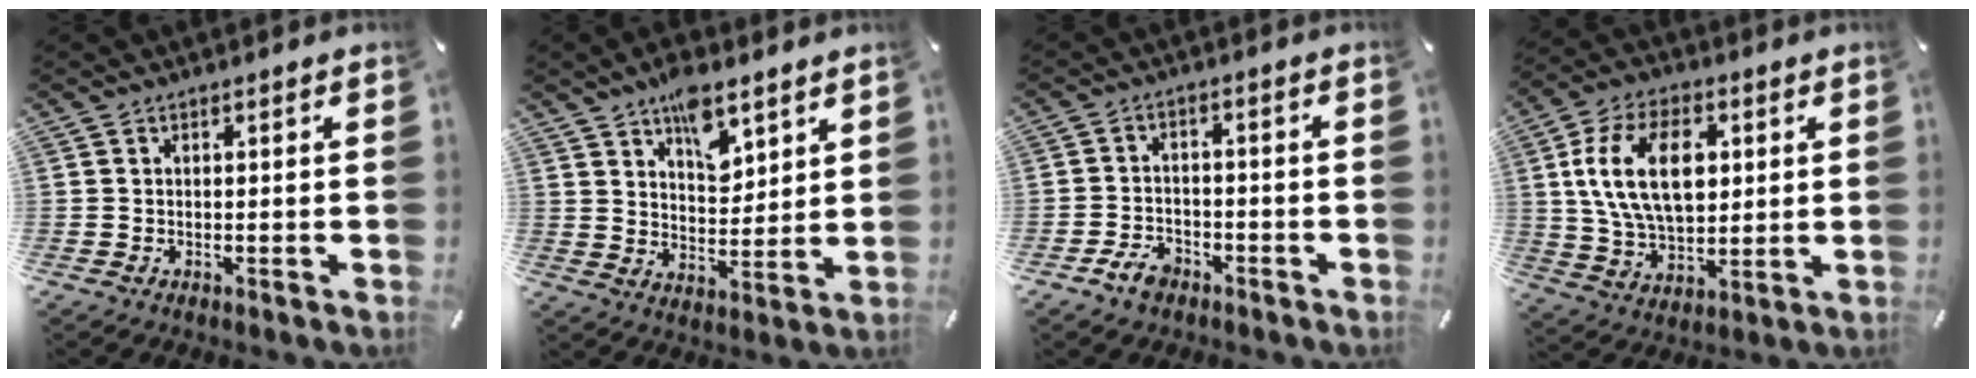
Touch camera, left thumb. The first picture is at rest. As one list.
[{"total": 10.1, "force": [6.6, 5.7, 5.2], "torque": [-0.069, -0.034, 0.115]}, {"total": 5.4, "force": [-3.5, 3.4, 2.2], "torque": [-0.052, 0.017, -0.071]}, {"total": 16.4, "force": [3.3, 10.7, 12.1], "torque": [-0.249, 0.008, 0.054]}]